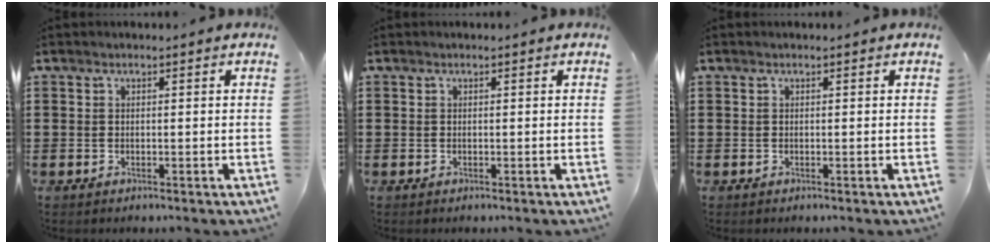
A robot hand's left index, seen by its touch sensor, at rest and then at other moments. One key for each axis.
{"total": 0.0}
{"total": 0.0}